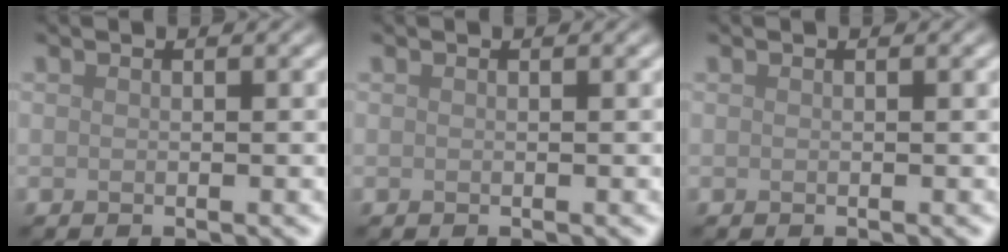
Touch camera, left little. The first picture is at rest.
{"total": 0.0}
{"total": 0.0}